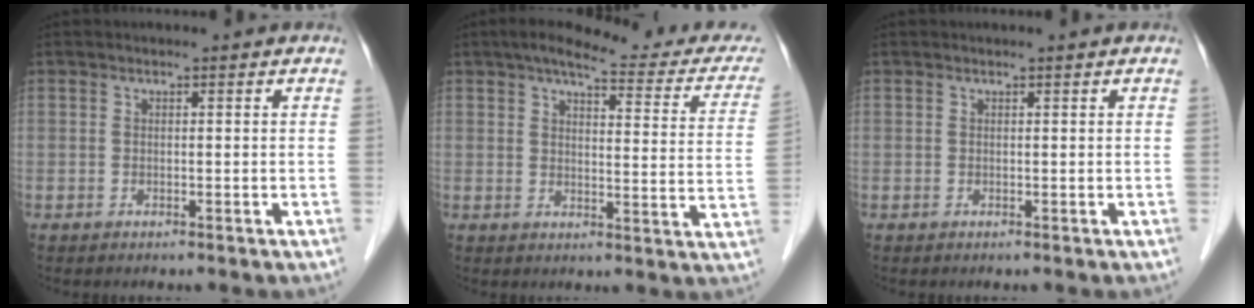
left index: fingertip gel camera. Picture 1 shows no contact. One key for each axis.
{"total": 18.5, "fx": 16.0, "fy": 3.5, "fz": 8.5, "tx": -0.094, "ty": -0.009, "tz": 0.179}
{"total": 0.0}